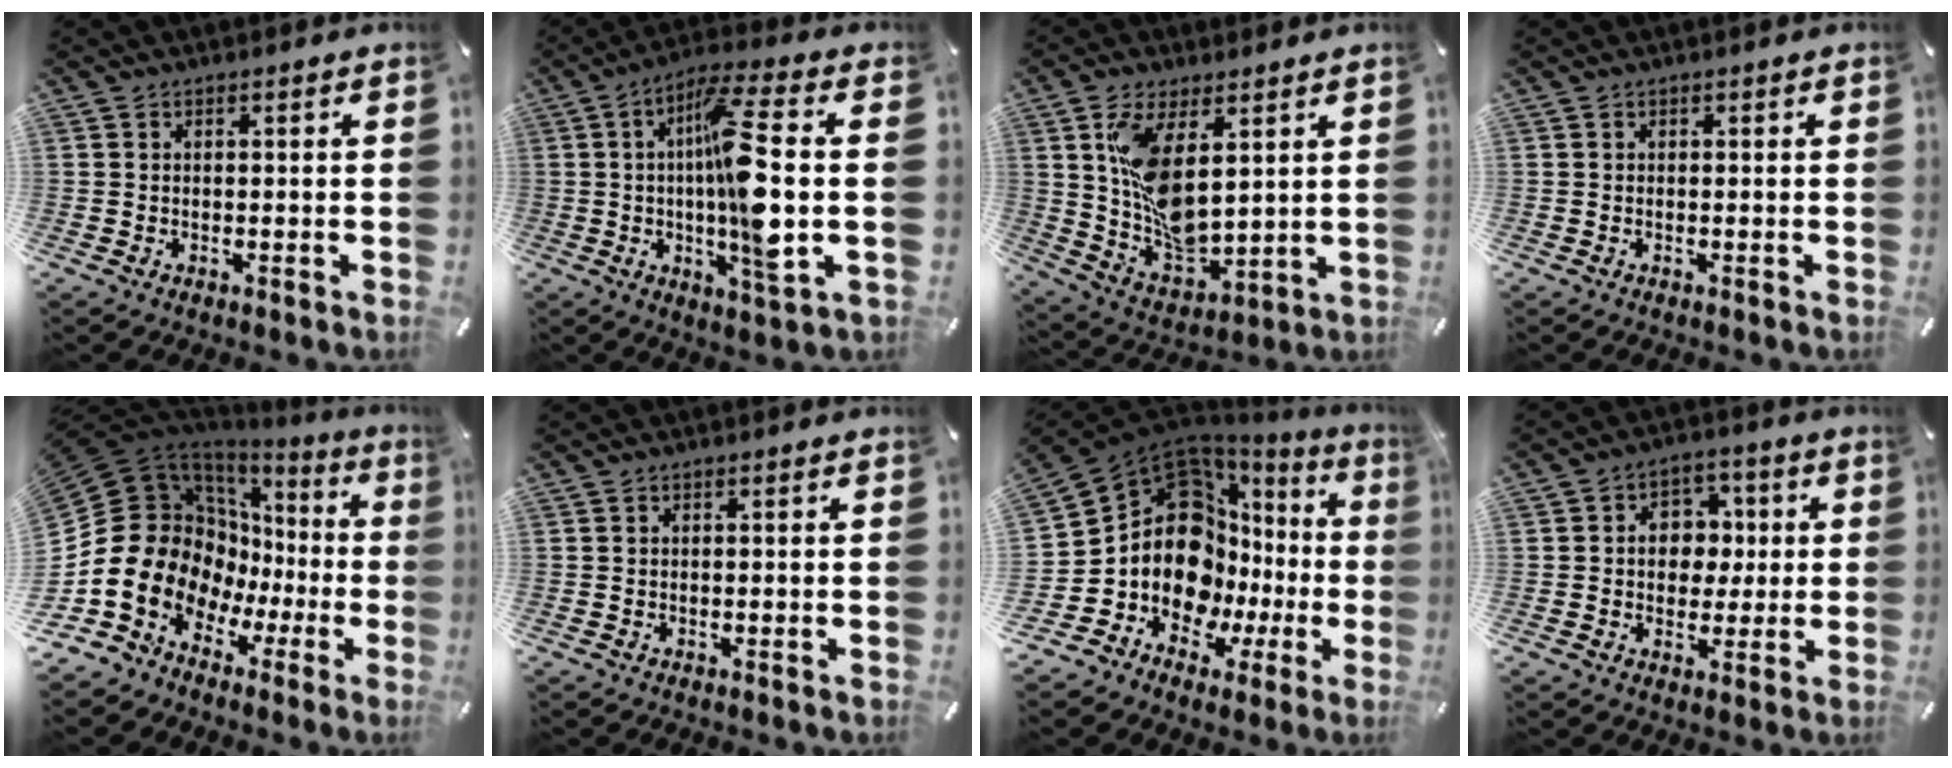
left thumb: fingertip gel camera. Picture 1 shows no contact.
{"total": 16.2, "force": [0.2, 3.0, 15.9], "torque": [-0.287, -0.013, -0.005]}
{"total": 12.9, "force": [4.4, 7.0, 9.9], "torque": [-0.193, -0.026, 0.086]}
{"total": 0.0}
{"total": 19.1, "force": [-0.9, 16.3, 9.8], "torque": [-0.221, -0.034, 0.014]}
{"total": 0.0}
{"total": 16.8, "force": [1.7, 12.9, 10.6], "torque": [-0.204, -0.061, 0.036]}
{"total": 8.1, "force": [0.4, 7.0, 4.0], "torque": [-0.052, 0.008, 0.005]}